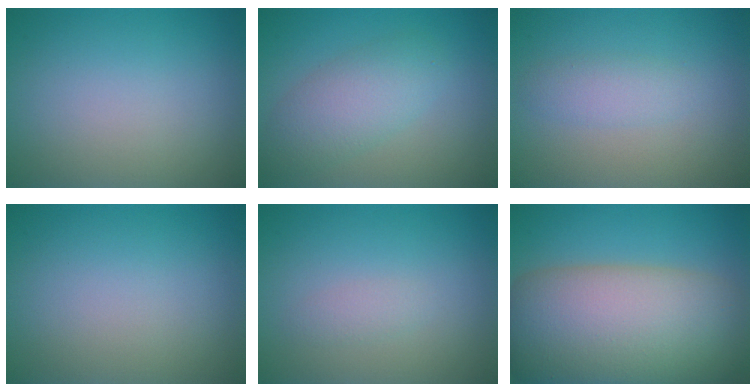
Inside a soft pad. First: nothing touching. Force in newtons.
{"total": 4.1, "press": 4.1, "slide": 0.1}
{"total": 1.8, "press": 1.8, "slide": 0.1}
{"total": 0.0}
{"total": 0.9, "press": 0.9, "slide": 0.0}
{"total": 15.0, "press": 15.0, "slide": 0.6}